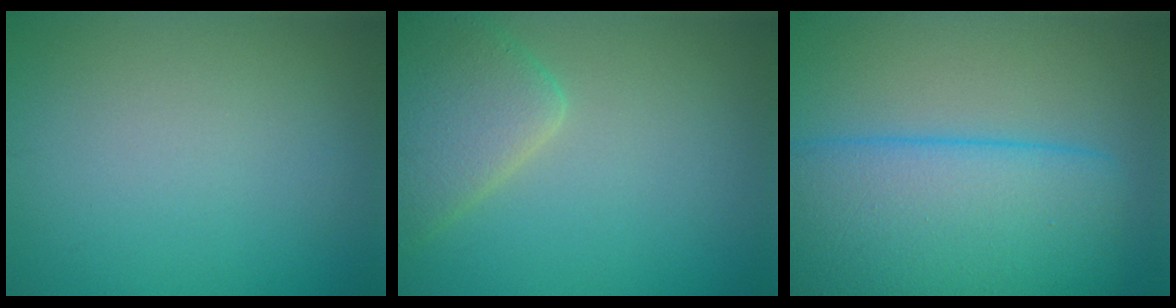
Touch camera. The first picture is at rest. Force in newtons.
{"total": 5.1, "press": 5.0, "slide": 0.4}
{"total": 12.0, "press": 12.0, "slide": 0.5}